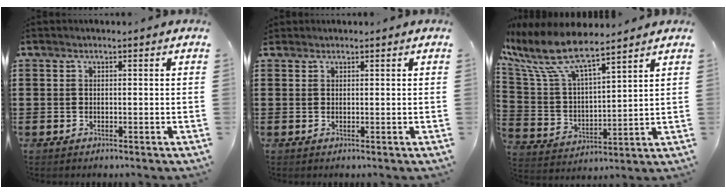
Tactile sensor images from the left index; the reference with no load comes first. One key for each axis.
{"total": 0.6, "fx": 0.5, "fy": 0.3, "fz": 0.0, "tx": -0.002, "ty": 0.001, "tz": 0.010}
{"total": 10.3, "fx": 8.2, "fy": 2.1, "fz": 5.9, "tx": -0.159, "ty": -0.045, "tz": 0.139}